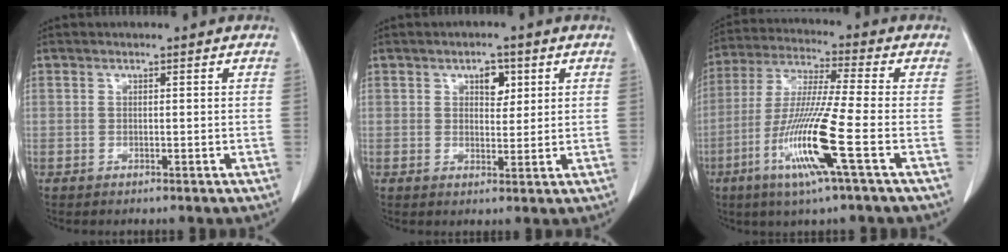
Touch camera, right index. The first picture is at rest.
{"total": 3.4, "force": [1.5, 2.0, 2.4], "torque": [-0.033, 0.004, 0.023]}
{"total": 13.7, "force": [-5.0, -1.1, 12.7], "torque": [-0.254, -0.022, -0.101]}